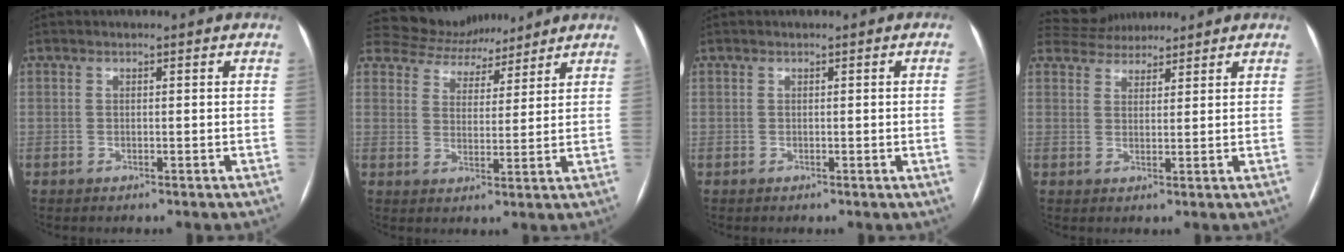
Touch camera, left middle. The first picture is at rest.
{"total": 10.4, "force": [9.6, 3.8, 1.4], "torque": [-0.022, 0.019, 0.156]}
{"total": 1.7, "force": [-0.2, -0.7, 1.6], "torque": [-0.019, 0.000, -0.003]}
{"total": 5.9, "force": [5.6, 1.9, 0.5], "torque": [-0.011, 0.029, 0.092]}